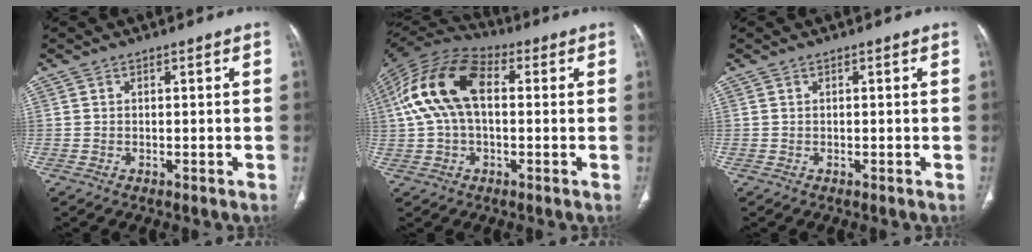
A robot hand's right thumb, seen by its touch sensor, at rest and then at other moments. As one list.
[{"total": 16.1, "force": [2.2, 9.4, 12.9], "torque": [-0.258, 0.040, 0.032]}, {"total": 0.0}]